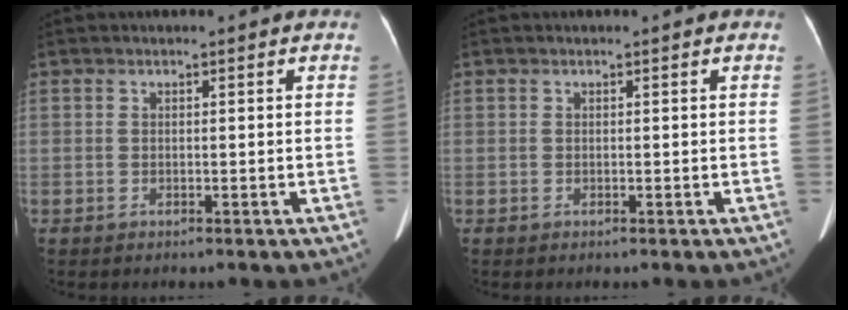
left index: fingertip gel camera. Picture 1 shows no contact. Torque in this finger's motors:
{"motor_torque": [0.08, -0.08, -0.01, -0.01]}